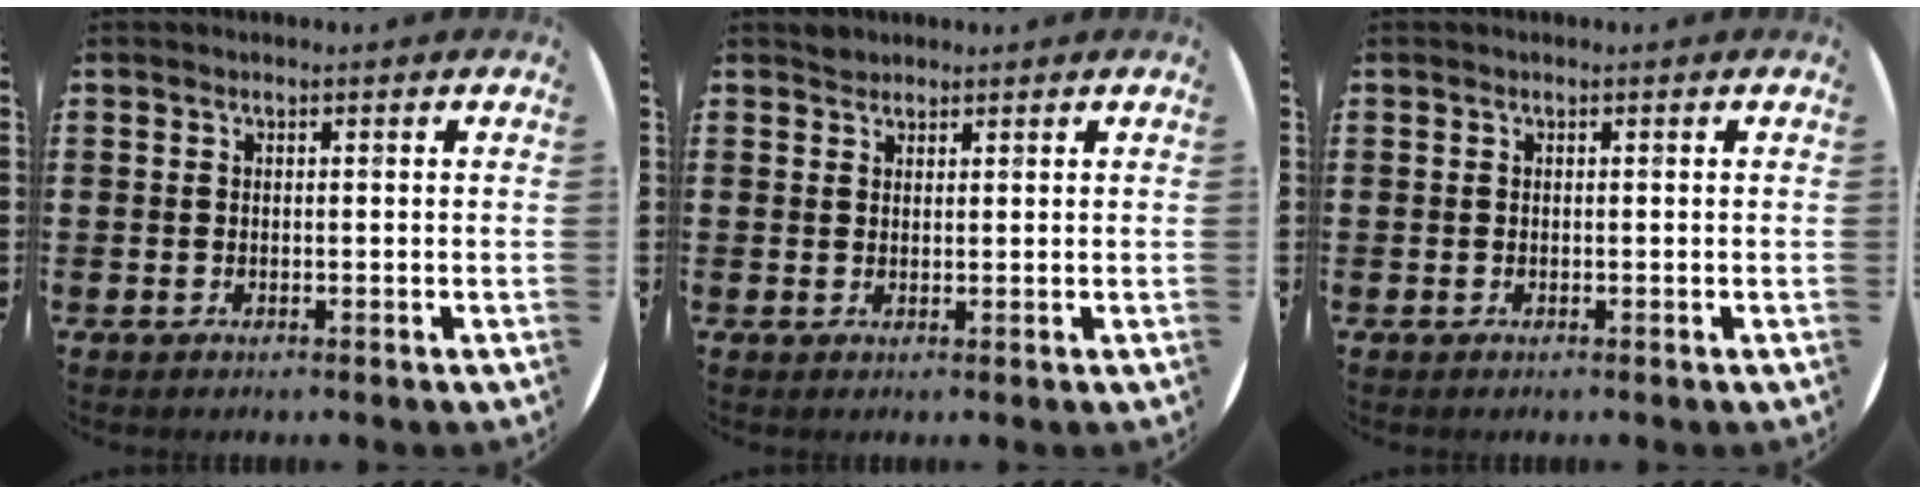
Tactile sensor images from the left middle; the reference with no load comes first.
{"total": 1.2, "force": [1.1, 0.4, -0.2], "torque": [0.001, 0.002, 0.022]}
{"total": 0.0}